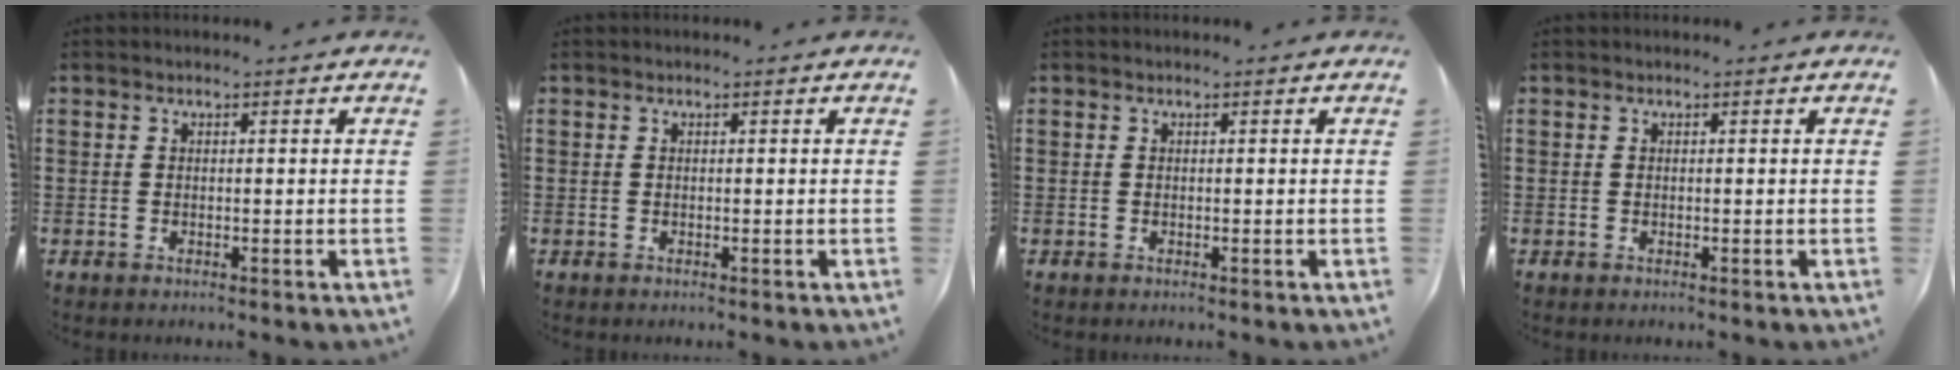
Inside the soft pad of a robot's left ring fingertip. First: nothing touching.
{"total": 0.0}
{"total": 0.0}
{"total": 0.0}